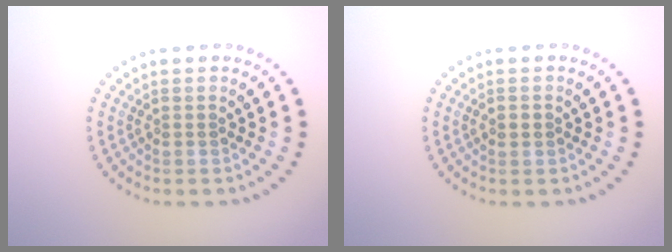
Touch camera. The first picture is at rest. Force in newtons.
{"total": 1.5, "press": 1.5, "slide": 0.1}